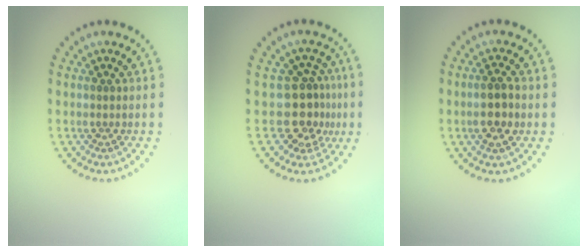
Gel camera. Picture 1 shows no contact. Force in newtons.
{"total": 3.8, "press": 3.0, "slide": 2.3}
{"total": 2.8, "press": 2.8, "slide": 0.6}